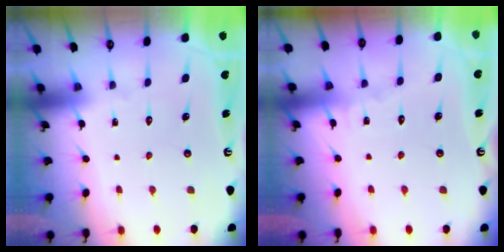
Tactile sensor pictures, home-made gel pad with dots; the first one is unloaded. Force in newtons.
{"total": 3.5, "press": 3.5, "slide": 0.3}